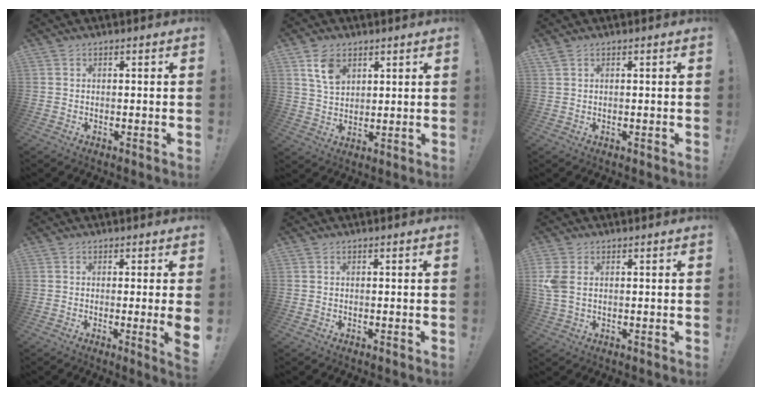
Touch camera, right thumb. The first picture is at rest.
{"total": 8.8, "force": [4.6, 6.0, 4.4], "torque": [-0.076, -0.010, 0.091]}
{"total": 1.2, "force": [1.0, 0.4, 0.6], "torque": [-0.019, 0.003, 0.019]}
{"total": 4.2, "force": [-0.1, -0.4, 4.2], "torque": [-0.060, -0.011, 0.000]}
{"total": 0.0}
{"total": 5.0, "force": [1.1, 3.2, 3.7], "torque": [-0.096, 0.002, 0.021]}